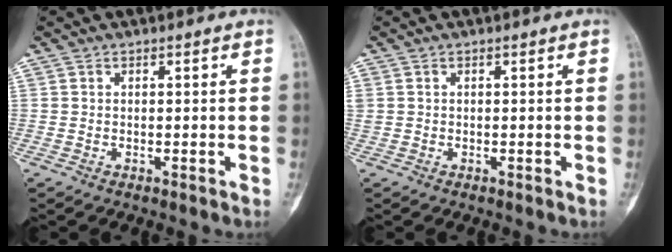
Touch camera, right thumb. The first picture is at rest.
{"total": 0.9, "force": [0.3, 0.8, 0.4], "torque": [-0.008, 0.008, 0.007]}